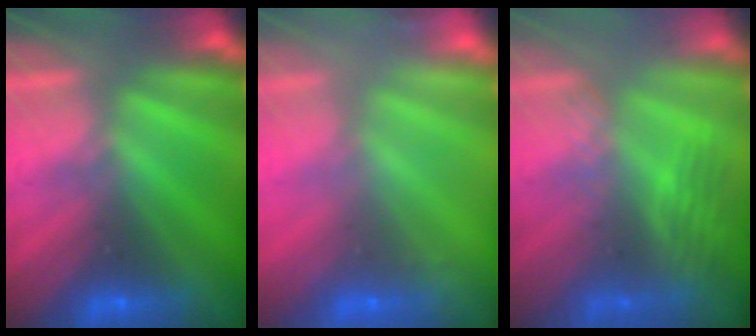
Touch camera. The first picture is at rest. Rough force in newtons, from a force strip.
{"total": 2.3}
{"total": 2.7}